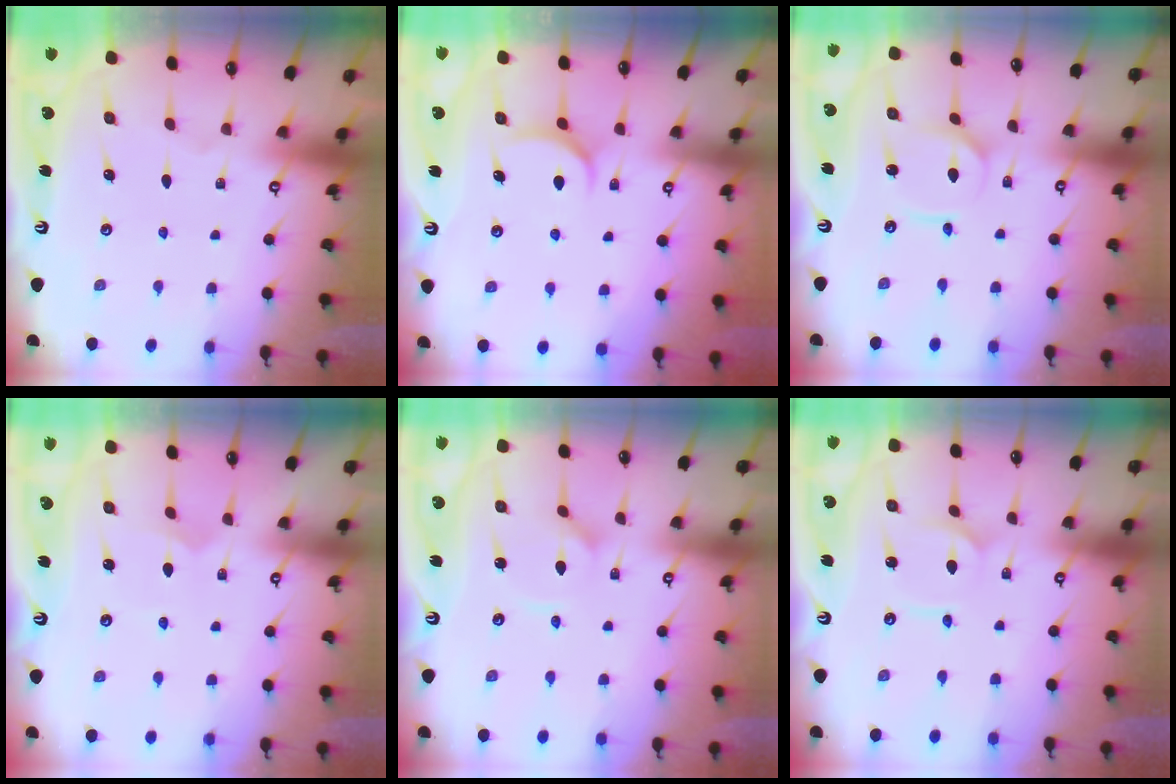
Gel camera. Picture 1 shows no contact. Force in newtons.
{"total": 4.9, "press": 4.9, "slide": 0.7}
{"total": 3.0, "press": 3.0, "slide": 0.3}
{"total": 2.6, "press": 2.6, "slide": 0.2}
{"total": 2.1, "press": 2.1, "slide": 0.3}
{"total": 2.1, "press": 2.1, "slide": 0.3}